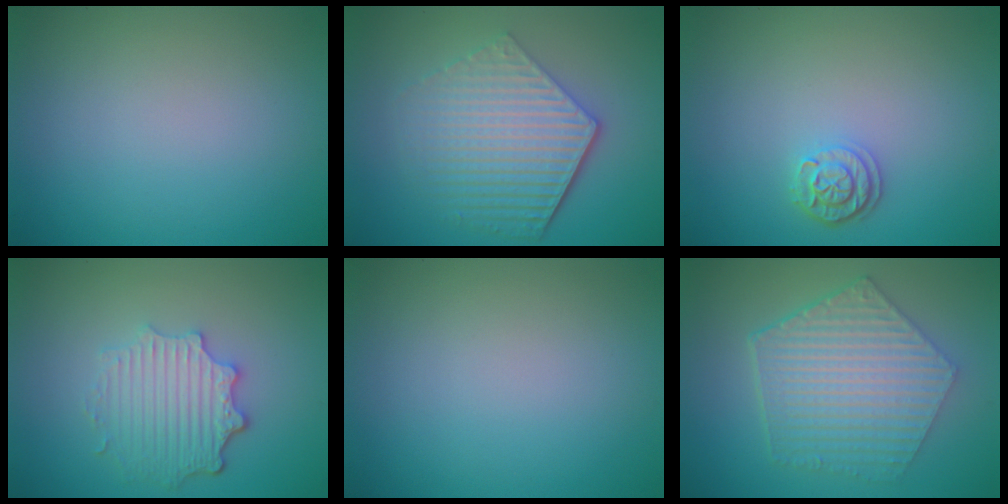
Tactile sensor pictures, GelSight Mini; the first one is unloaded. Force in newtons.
{"total": 6.2, "press": 4.5, "slide": 4.3}
{"total": 2.2, "press": 1.9, "slide": 1.1}
{"total": 4.5, "press": 3.6, "slide": 2.7}
{"total": 0.0}
{"total": 6.9, "press": 4.9, "slide": 4.8}